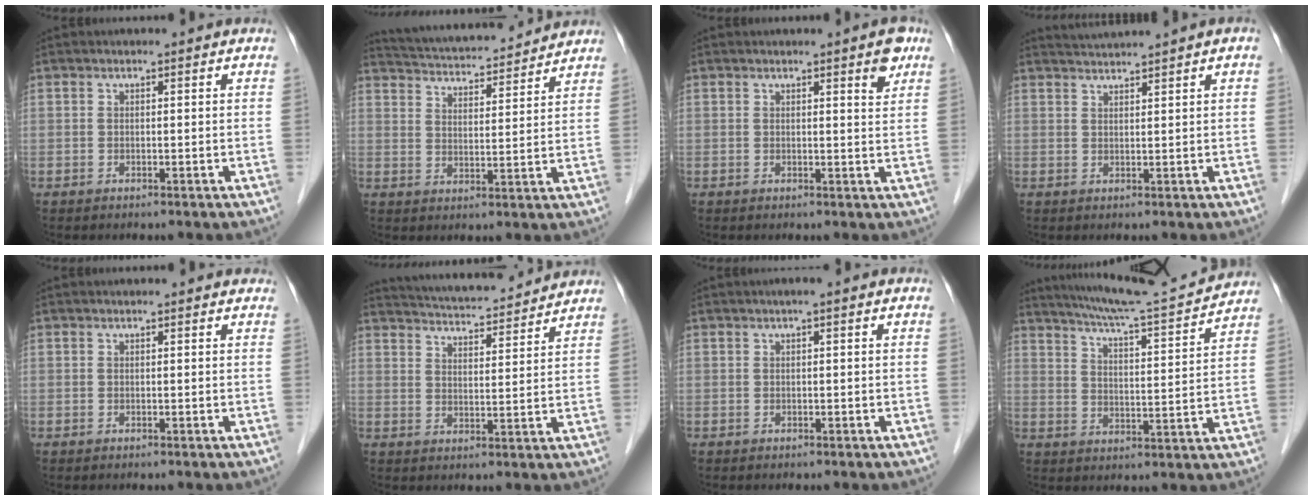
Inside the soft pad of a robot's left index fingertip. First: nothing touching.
{"total": 16.0, "force": [15.0, 2.5, 4.8], "torque": [-0.078, 0.026, 0.228]}
{"total": 3.2, "force": [2.0, 0.6, 2.4], "torque": [-0.023, -0.007, 0.024]}
{"total": 2.8, "force": [2.6, -0.4, 0.8], "torque": [-0.014, 0.012, 0.052]}
{"total": 2.6, "force": [2.2, 1.0, 0.8], "torque": [0.002, 0.017, 0.023]}
{"total": 14.7, "force": [13.8, 2.1, 4.6], "torque": [-0.072, 0.020, 0.203]}
{"total": 1.6, "force": [0.8, 0.4, 1.4], "torque": [-0.017, 0.006, 0.011]}
{"total": 15.2, "force": [14.3, -0.1, 5.1], "torque": [-0.085, -0.011, 0.209]}